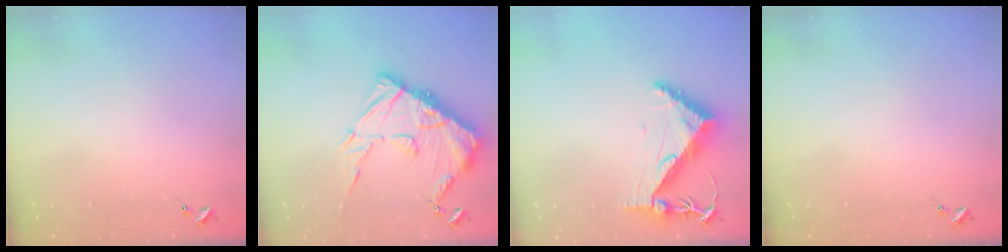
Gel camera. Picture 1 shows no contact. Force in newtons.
{"total": 18.0, "press": 17.9, "slide": 1.6}
{"total": 7.8, "press": 7.7, "slide": 1.0}
{"total": 0.0}